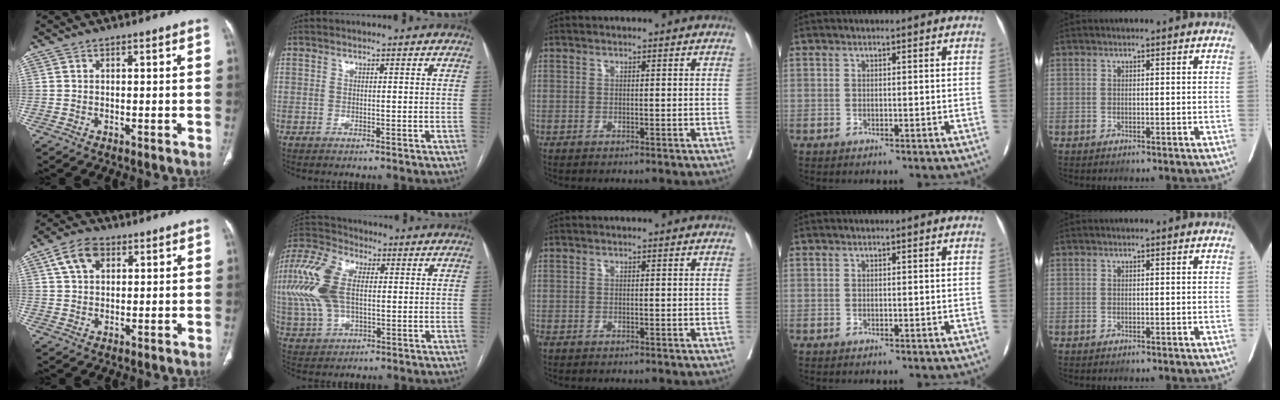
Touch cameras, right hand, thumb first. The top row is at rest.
{"thumb": {"total": 7.1, "force": [2.9, 4.6, 4.6], "torque": [-0.074, 0.004, 0.051]}, "index": {"total": 14.0, "force": [1.6, 7.5, 11.7], "torque": [-0.289, 0.026, 0.035]}, "middle": {"total": 0.7, "force": [-0.5, 0.4, 0.3], "torque": [-0.011, -0.001, -0.010]}}